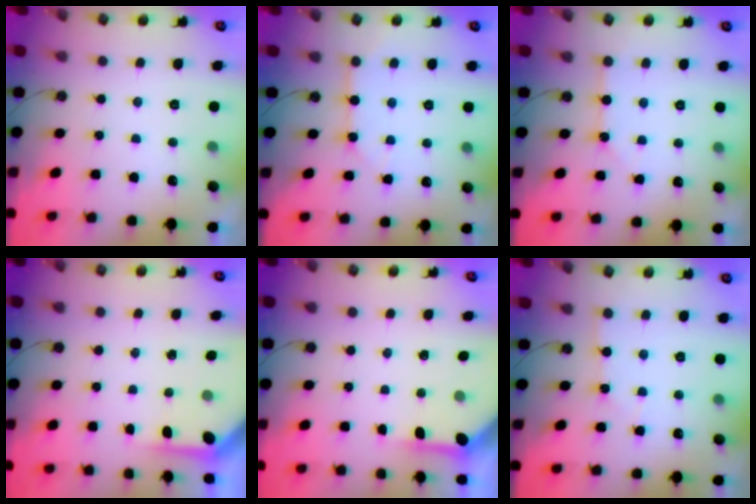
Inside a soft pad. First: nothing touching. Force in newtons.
{"total": 7.0, "press": 6.9, "slide": 0.7}
{"total": 1.8, "press": 1.8, "slide": 0.1}
{"total": 3.5, "press": 3.5, "slide": 0.4}
{"total": 3.8, "press": 3.8, "slide": 0.5}
{"total": 3.1, "press": 3.1, "slide": 0.5}